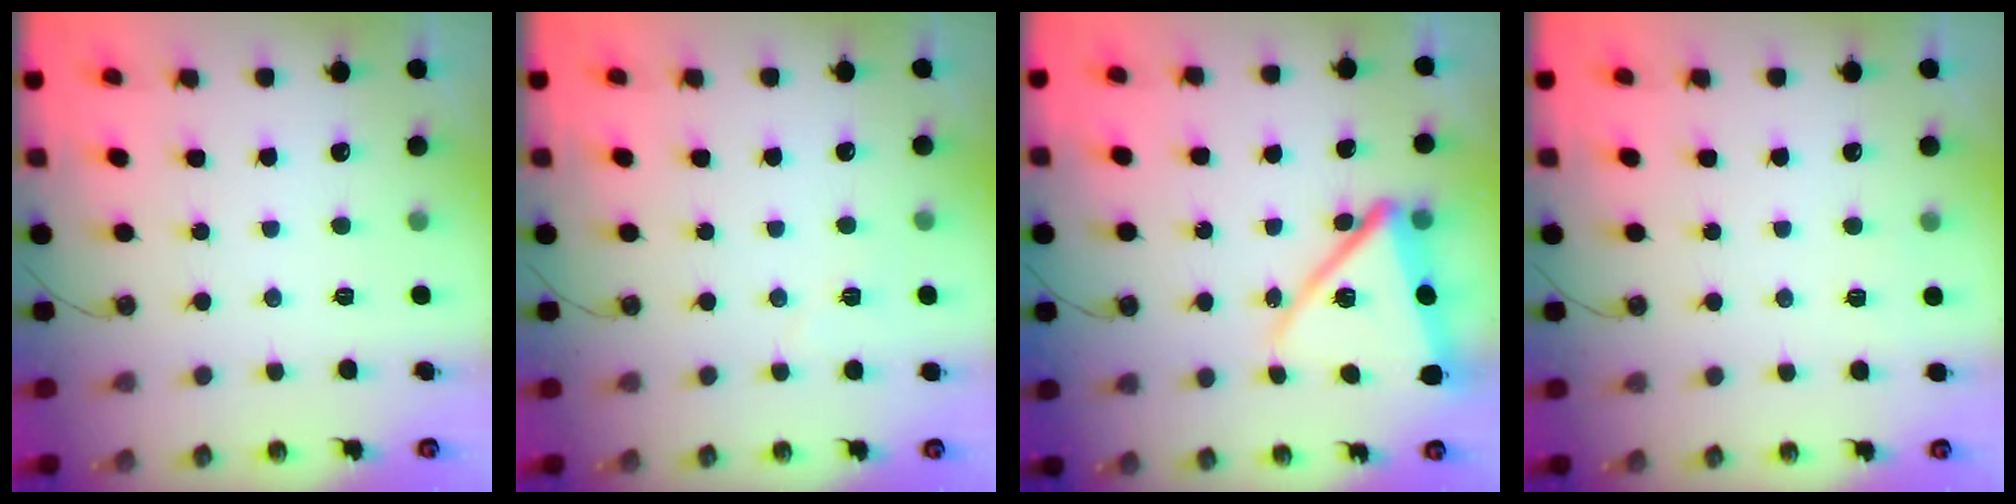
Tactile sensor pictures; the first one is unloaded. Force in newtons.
{"total": 5.0, "press": 4.9, "slide": 1.2}
{"total": 15.5, "press": 15.4, "slide": 1.5}
{"total": 2.8, "press": 1.8, "slide": 2.2}